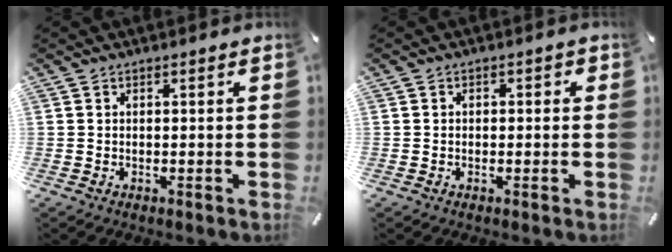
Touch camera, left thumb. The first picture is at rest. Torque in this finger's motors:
{"motor_torque": [-0.10, -0.05, 0.05, 0.11, -0.03]}